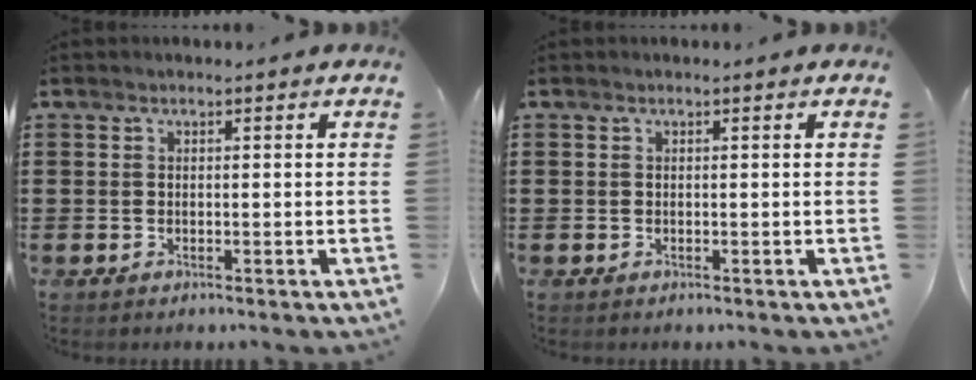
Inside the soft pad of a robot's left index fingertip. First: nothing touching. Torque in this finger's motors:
{"motor_torque": [-0.03, -0.01, 0.00, -0.01]}